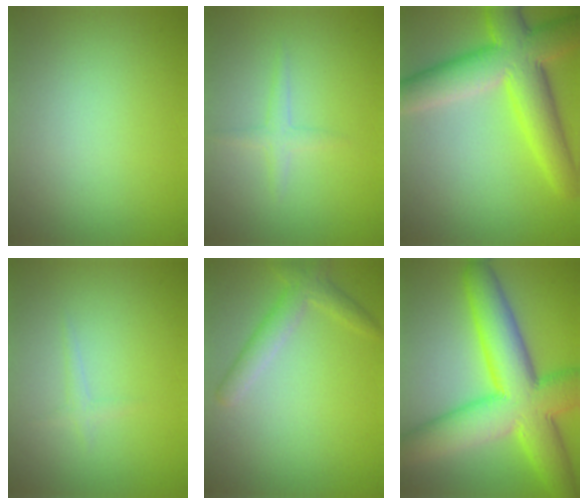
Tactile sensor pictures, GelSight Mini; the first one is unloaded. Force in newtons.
{"total": 1.4, "press": 1.4, "slide": 0.0}
{"total": 9.4, "press": 9.4, "slide": 0.3}
{"total": 0.8, "press": 0.8, "slide": 0.1}
{"total": 2.7, "press": 2.7, "slide": 0.1}
{"total": 12.6, "press": 12.6, "slide": 0.2}